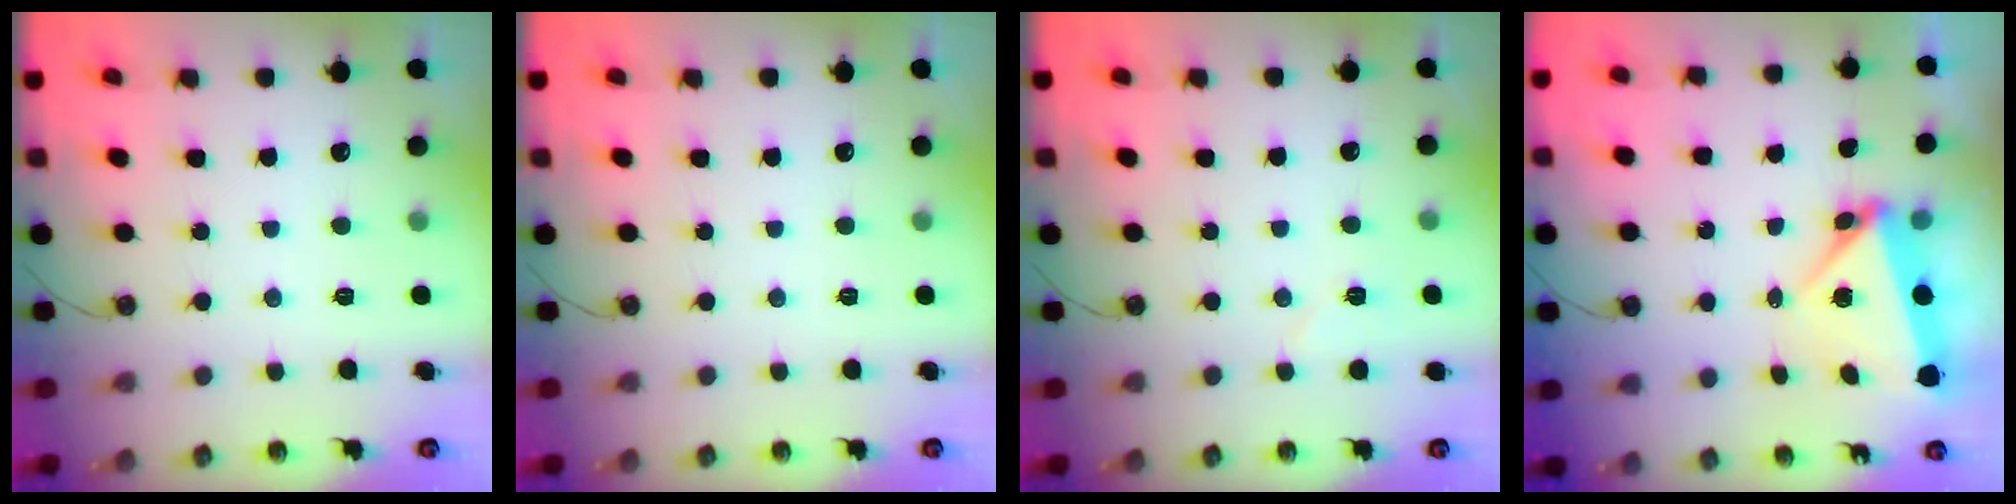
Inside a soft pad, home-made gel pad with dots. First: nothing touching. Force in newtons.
{"total": 0.0}
{"total": 5.0, "press": 4.9, "slide": 1.1}
{"total": 5.5, "press": 5.5, "slide": 0.4}